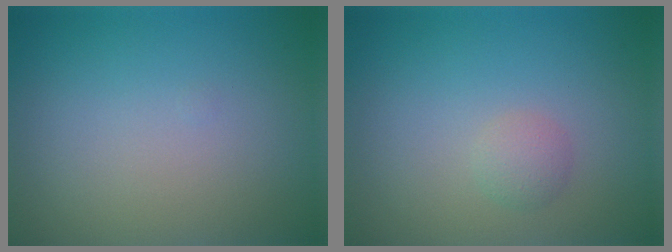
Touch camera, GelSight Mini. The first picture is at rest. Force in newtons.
{"total": 1.3, "press": 1.3, "slide": 0.0}